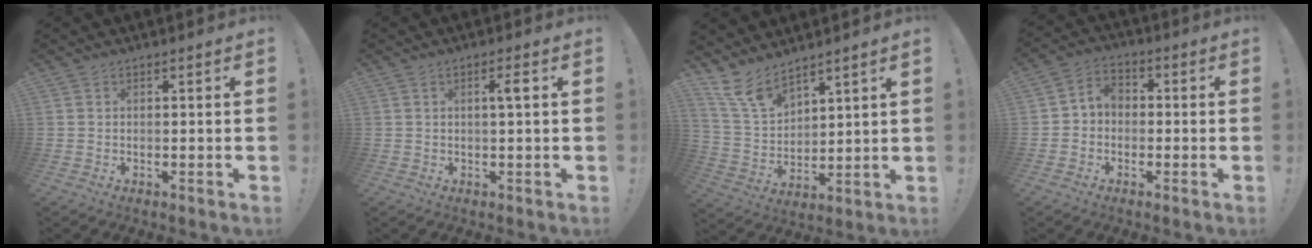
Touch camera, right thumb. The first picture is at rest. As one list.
[{"total": 2.9, "force": [0.5, -0.1, 2.9], "torque": [-0.049, 0.000, 0.001]}, {"total": 10.6, "force": [8.9, 4.0, 4.2], "torque": [-0.097, -0.059, 0.174]}, {"total": 5.2, "force": [-1.5, 4.3, 2.5], "torque": [-0.048, 0.025, -0.023]}]